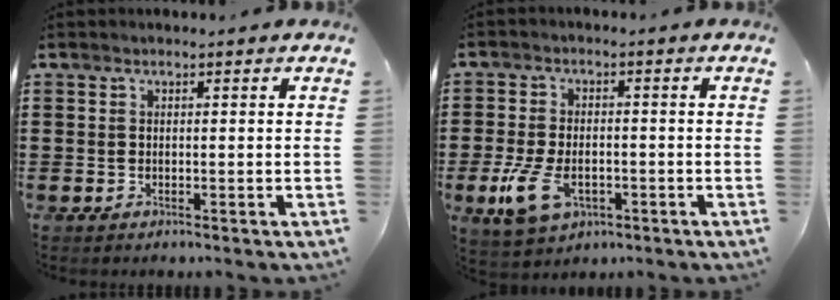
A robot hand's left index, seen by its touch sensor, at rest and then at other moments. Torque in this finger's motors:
{"motor_torque": [1.68, 0.46, 0.54, 0.12]}